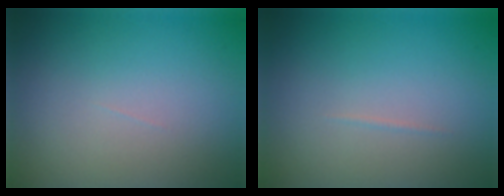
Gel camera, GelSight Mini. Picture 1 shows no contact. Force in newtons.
{"total": 0.6, "press": 0.6, "slide": 0.2}